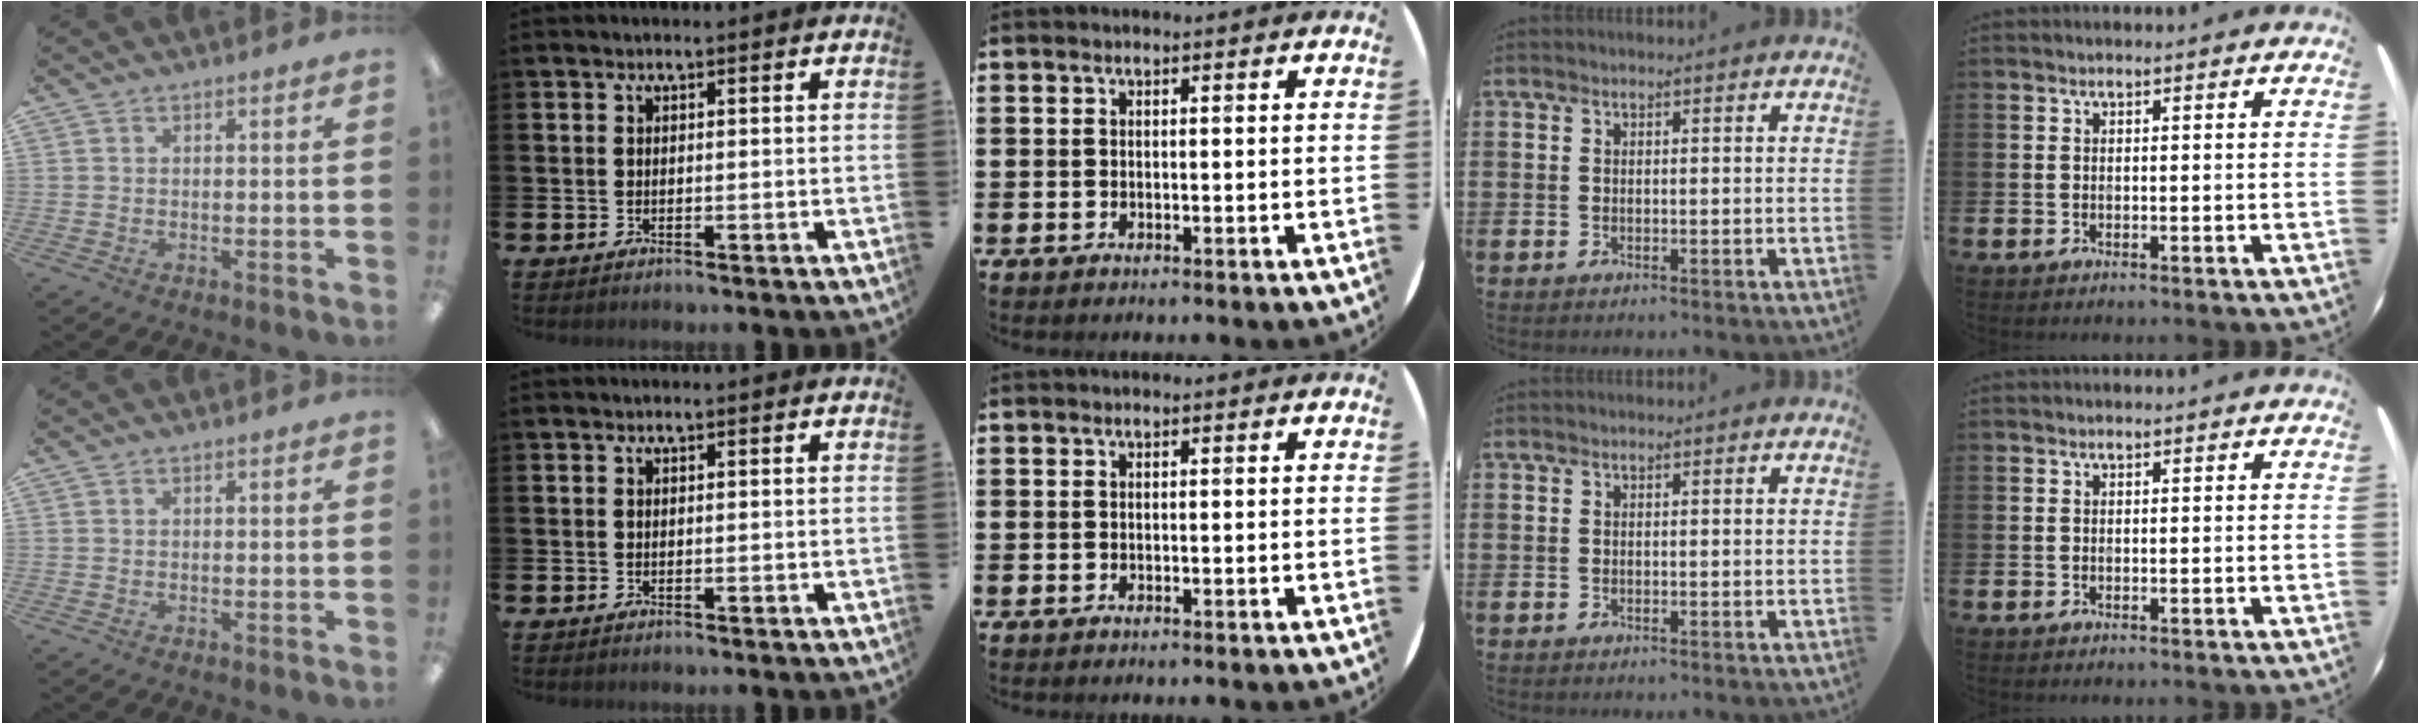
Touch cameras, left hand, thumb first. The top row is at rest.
{}